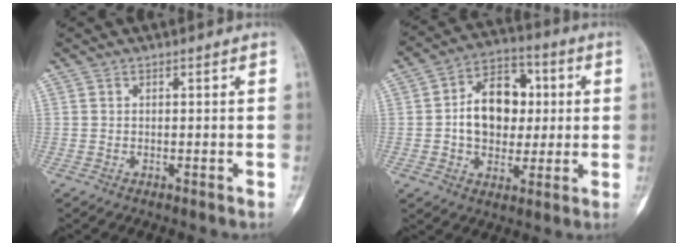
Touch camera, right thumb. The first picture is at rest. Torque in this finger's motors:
{"motor_torque": [1.37, 2.07, 0.76, -0.54, 0.41]}